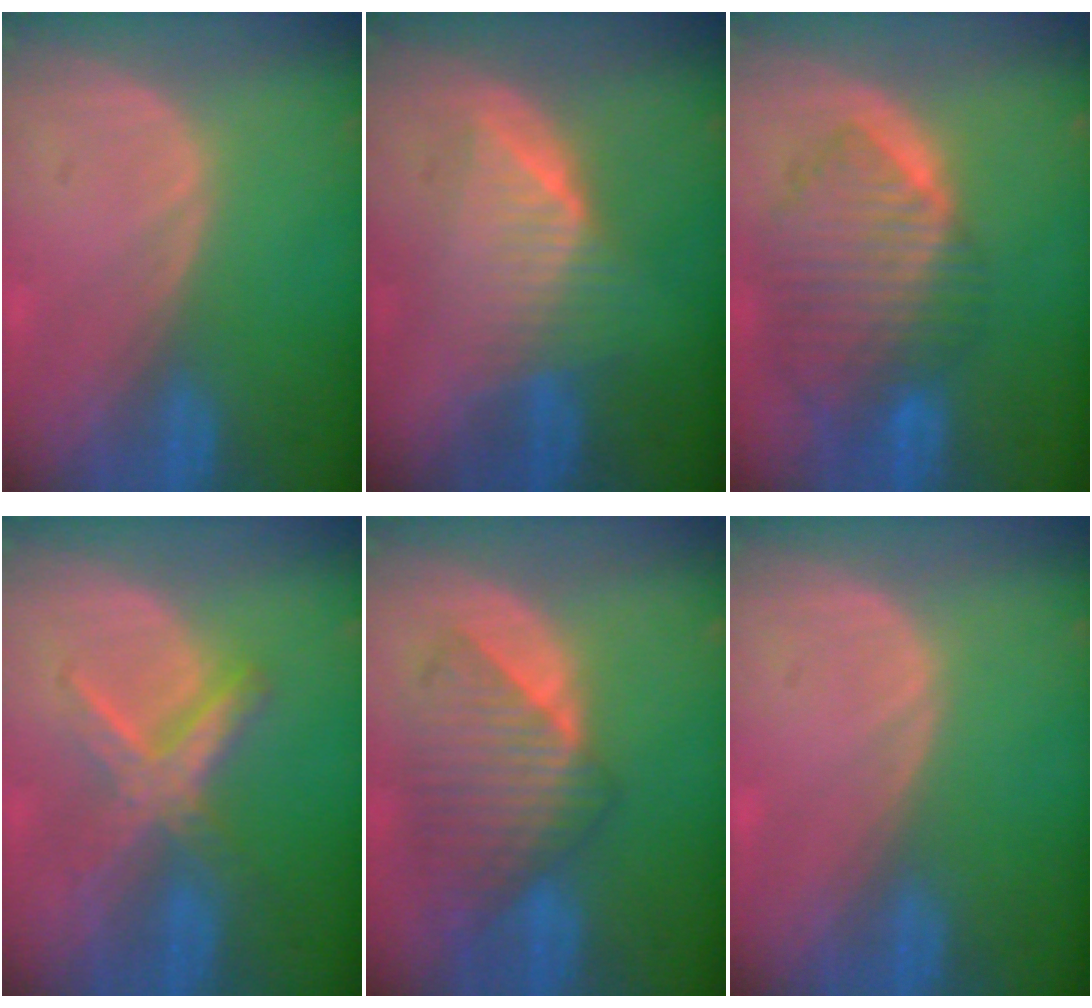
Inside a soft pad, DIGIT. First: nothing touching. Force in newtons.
{"total": 6.5, "press": 6.5, "slide": 0.6}
{"total": 10.2, "press": 8.8, "slide": 5.1}
{"total": 6.1, "press": 6.1, "slide": 0.2}
{"total": 8.8, "press": 8.0, "slide": 3.5}
{"total": 0.0}